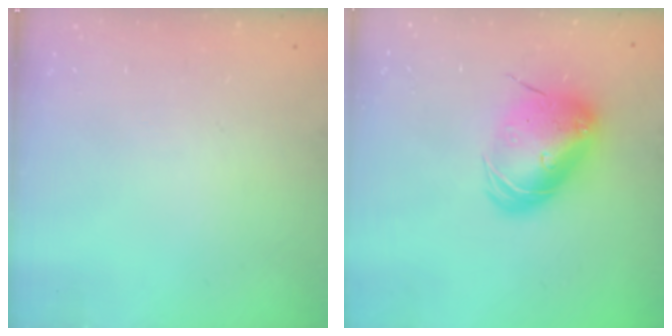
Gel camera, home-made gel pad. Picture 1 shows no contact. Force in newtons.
{"total": 11.9, "press": 11.7, "slide": 2.0}